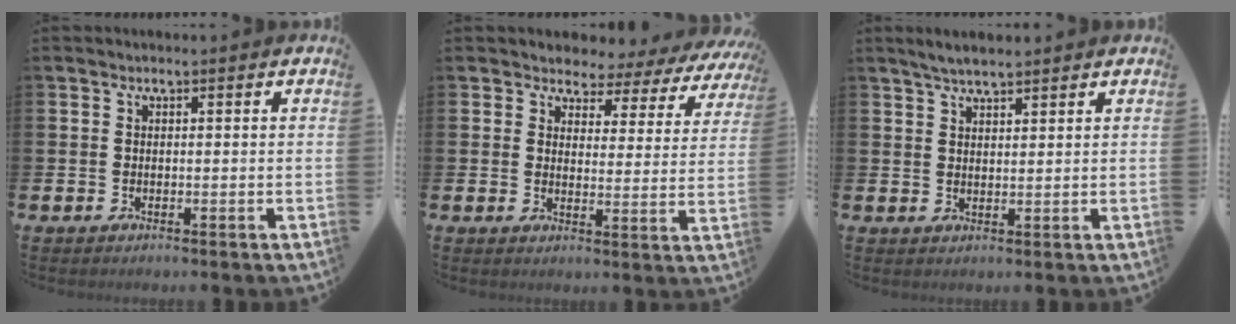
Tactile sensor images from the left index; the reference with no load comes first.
{"total": 2.8, "force": [2.4, 1.5, 0.0], "torque": [-0.017, -0.031, 0.032]}
{"total": 3.4, "force": [3.1, 0.6, 1.3], "torque": [-0.022, -0.007, 0.054]}